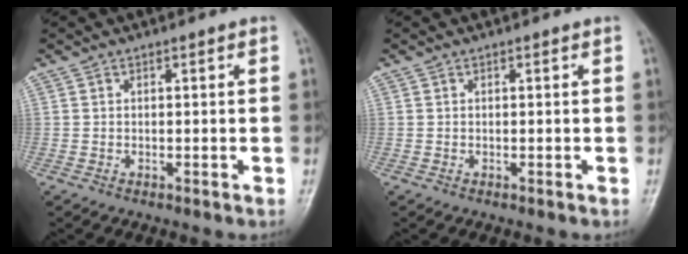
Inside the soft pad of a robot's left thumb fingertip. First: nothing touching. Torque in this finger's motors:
{"motor_torque": [0.00, 0.00, -0.11, -0.14, 0.00]}